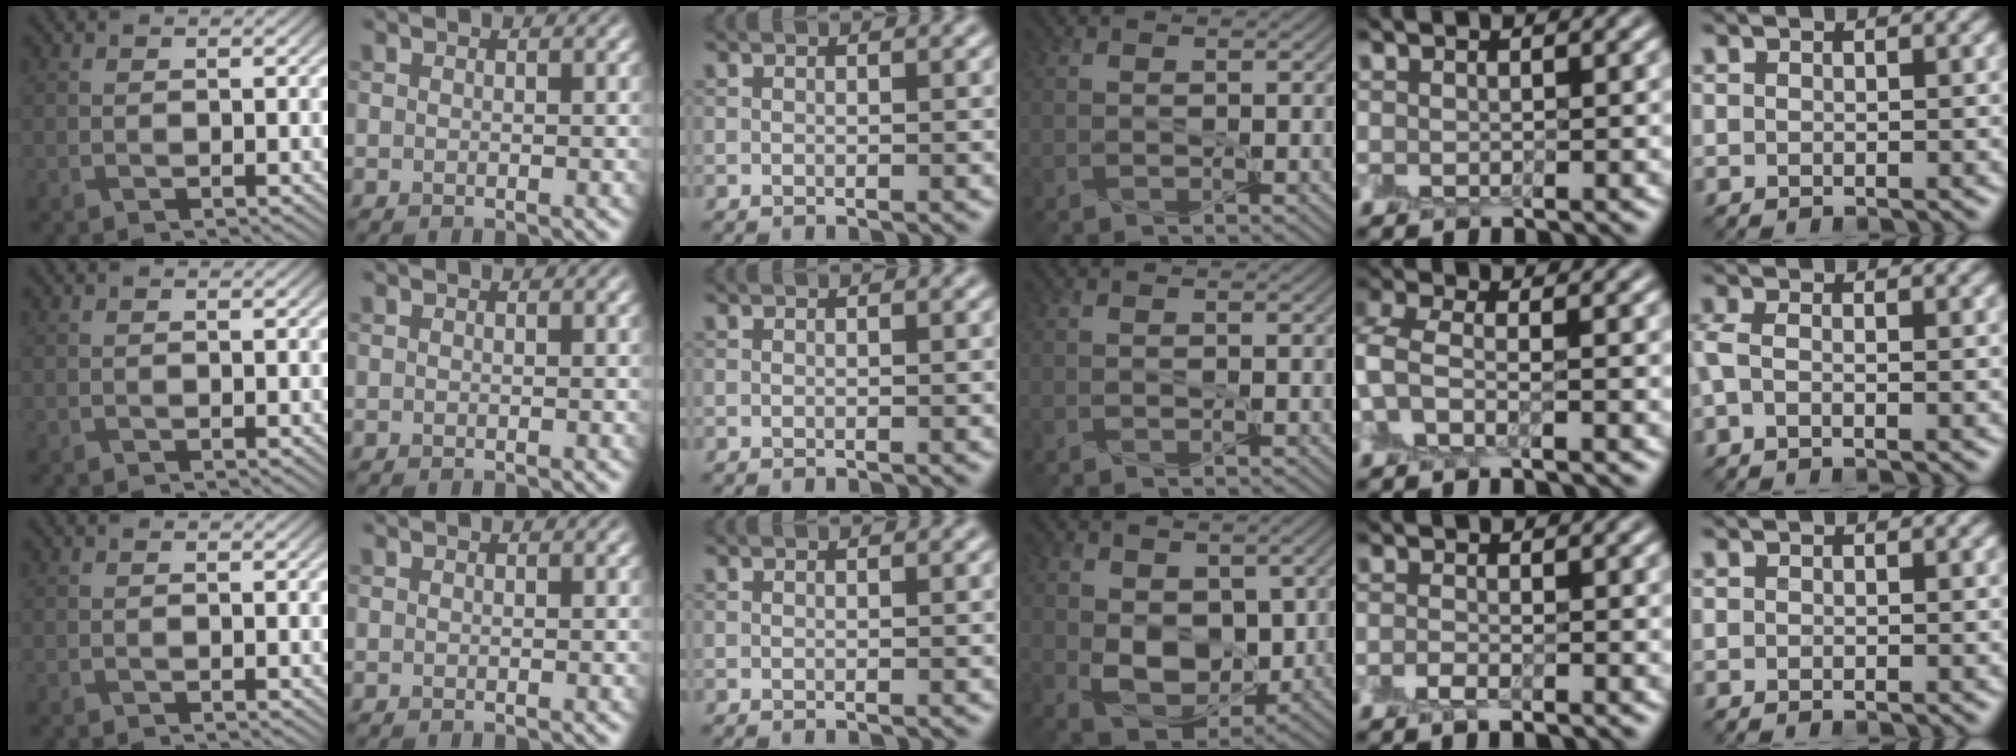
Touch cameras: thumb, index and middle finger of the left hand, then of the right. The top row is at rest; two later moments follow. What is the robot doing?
{"motion": "peel", "object": "small bumper sticker"}